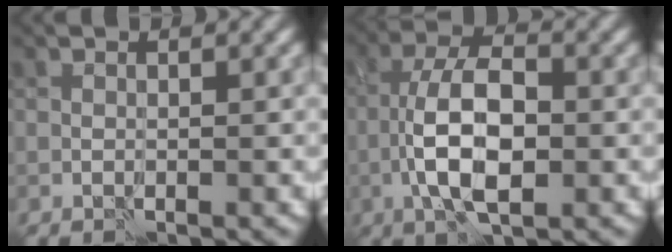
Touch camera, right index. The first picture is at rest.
{"total": 7.2, "force": [-1.7, 3.1, 6.2], "torque": [-0.117, 0.010, -0.035]}